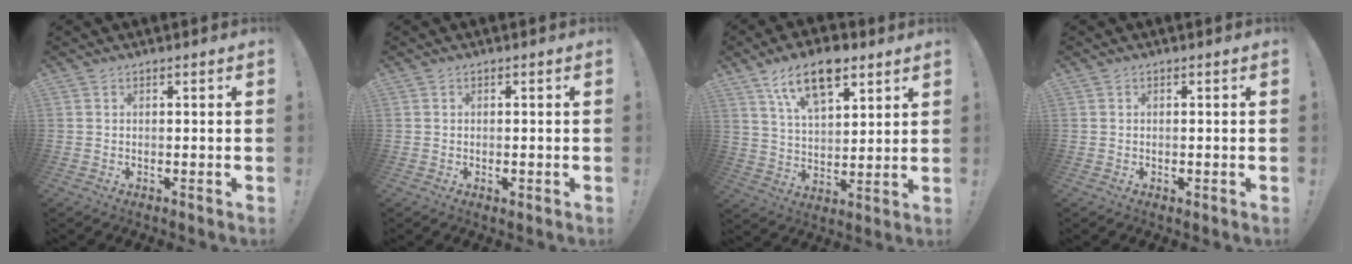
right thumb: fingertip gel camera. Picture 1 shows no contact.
{"total": 0.9, "force": [-0.5, 0.5, 0.6], "torque": [-0.004, -0.001, -0.010]}
{"total": 13.6, "force": [8.4, 6.6, 8.4], "torque": [-0.149, -0.028, 0.150]}
{"total": 0.7, "force": [-0.3, 0.4, 0.4], "torque": [-0.008, 0.003, -0.005]}